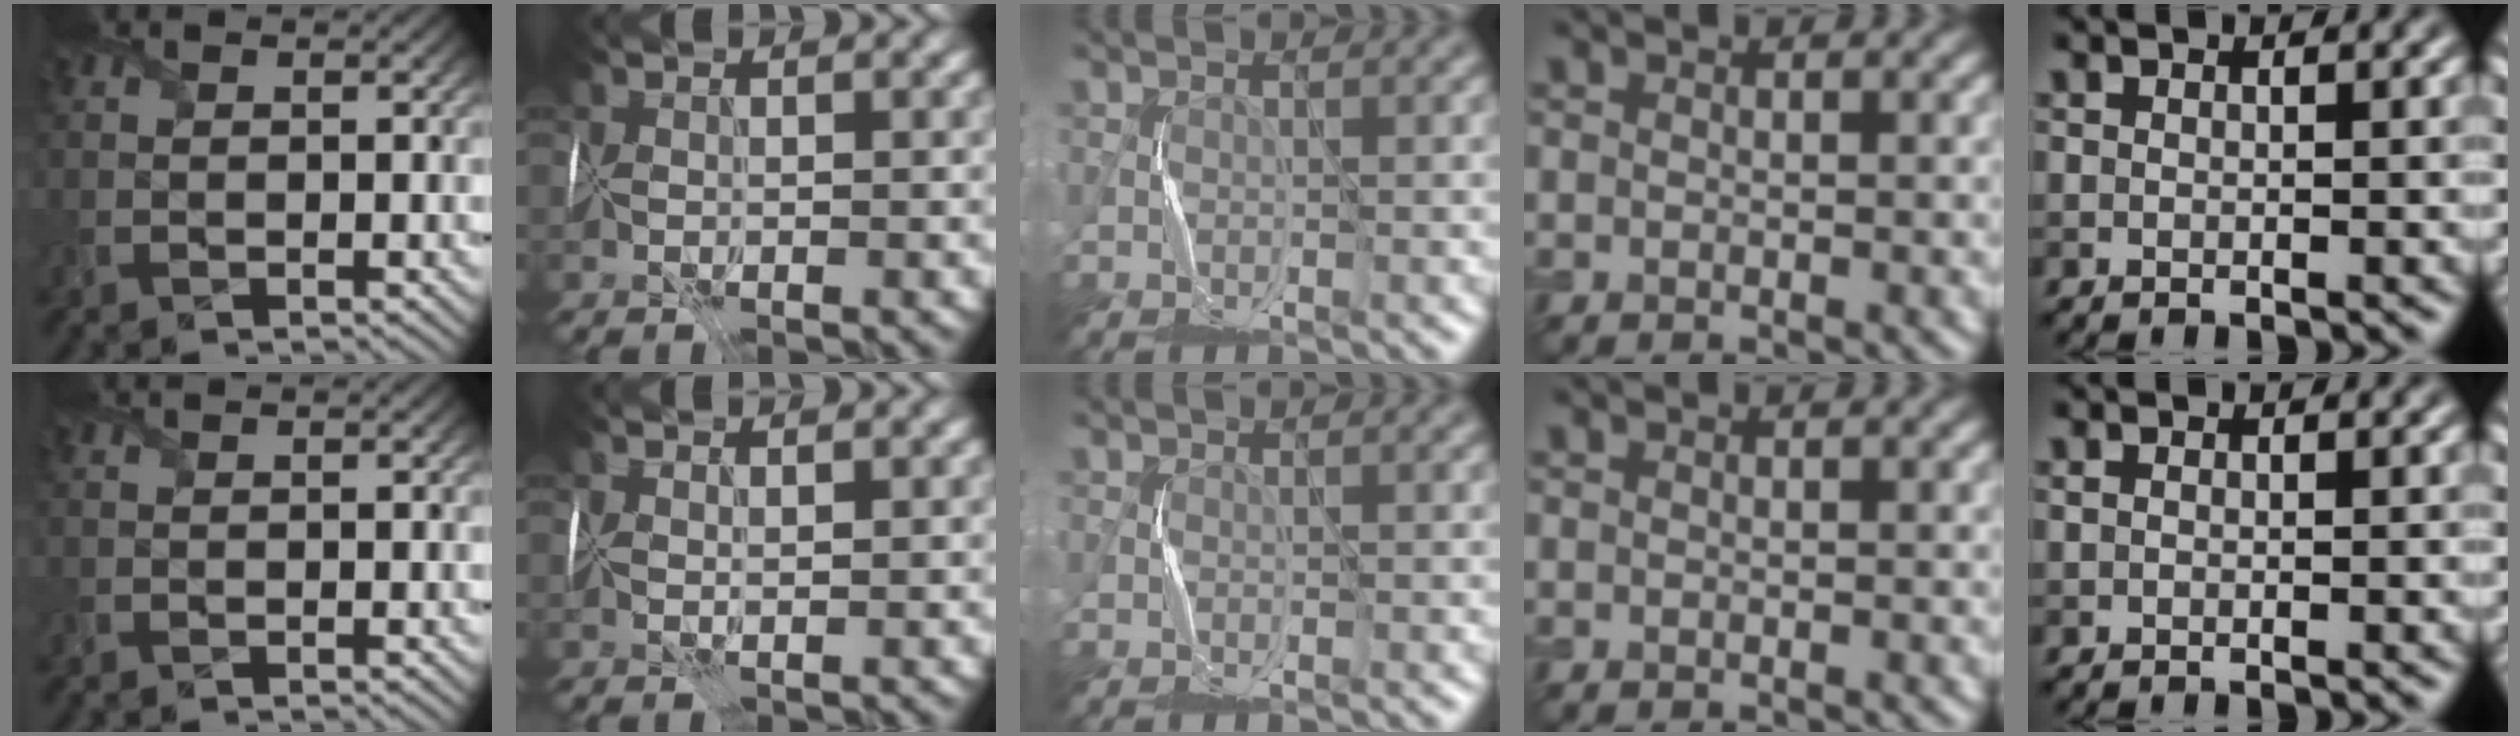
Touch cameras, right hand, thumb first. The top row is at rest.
{"index": {"total": 1.4, "force": [1.2, -0.7, -0.4], "torque": [0.007, 0.008, 0.028]}}